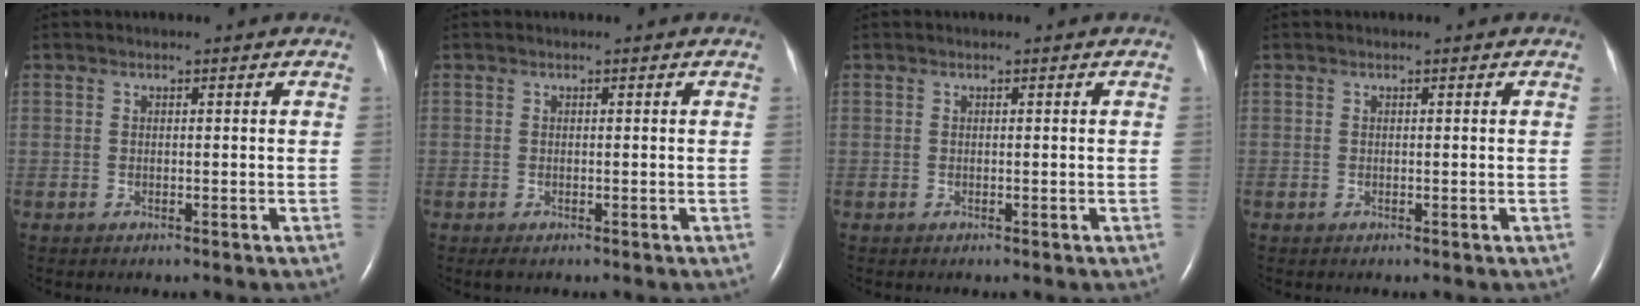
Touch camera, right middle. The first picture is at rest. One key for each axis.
{"total": 0.8, "fx": -0.5, "fy": 0.3, "fz": 0.6, "tx": -0.012, "ty": -0.003, "tz": -0.004}
{"total": 0.0}
{"total": 0.0}